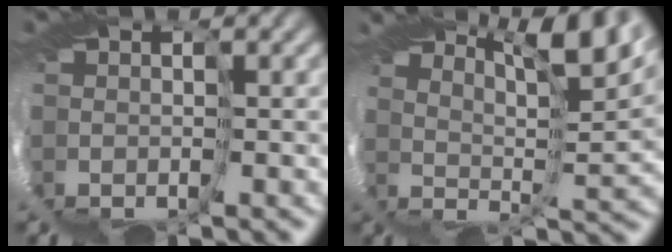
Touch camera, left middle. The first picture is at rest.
{"total": 7.7, "force": [6.4, -4.2, -0.6], "torque": [0.018, 0.007, 0.107]}